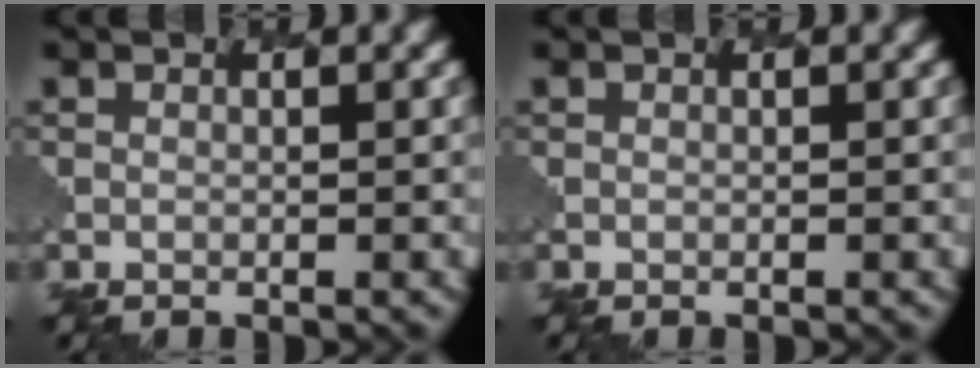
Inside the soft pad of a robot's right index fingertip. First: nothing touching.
{"total": 0.0}